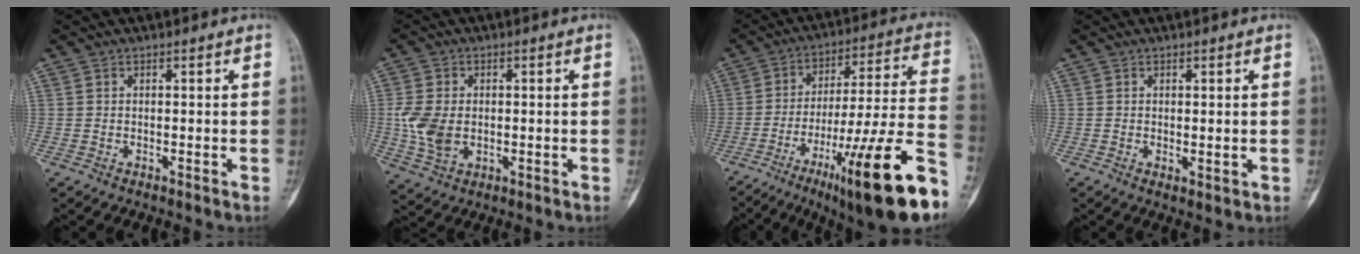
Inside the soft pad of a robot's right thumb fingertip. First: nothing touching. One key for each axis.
{"total": 7.8, "fx": -0.1, "fy": 5.4, "fz": 5.6, "tx": -0.113, "ty": 0.001, "tz": 0.004}
{"total": 25.0, "fx": -13.0, "fy": 2.8, "fz": 21.2, "tx": -0.286, "ty": 0.052, "tz": -0.199}
{"total": 1.7, "fx": 0.0, "fy": 0.9, "fz": 1.4, "tx": -0.016, "ty": -0.005, "tz": 0.005}